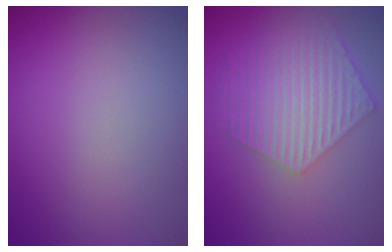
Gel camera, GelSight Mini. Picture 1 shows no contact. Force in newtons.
{"total": 5.8, "press": 4.3, "slide": 3.8}